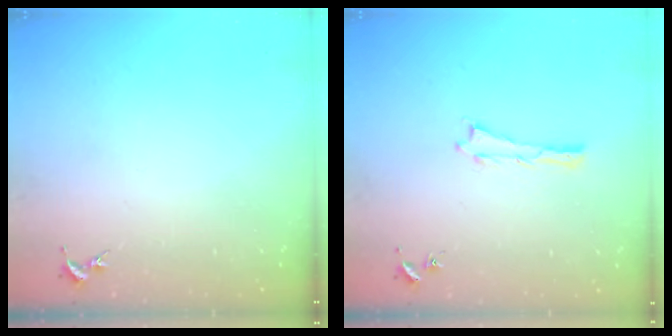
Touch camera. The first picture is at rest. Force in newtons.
{"total": 0.0}